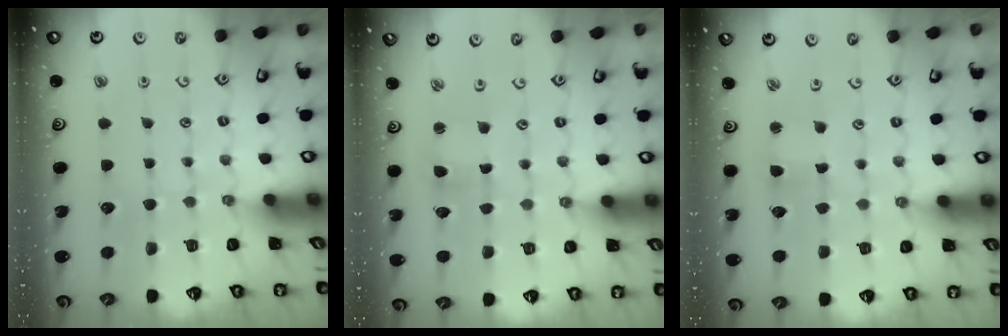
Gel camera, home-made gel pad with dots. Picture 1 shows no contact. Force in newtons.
{"total": 2.2, "press": 2.2, "slide": 0.2}
{"total": 2.8, "press": 2.8, "slide": 0.2}